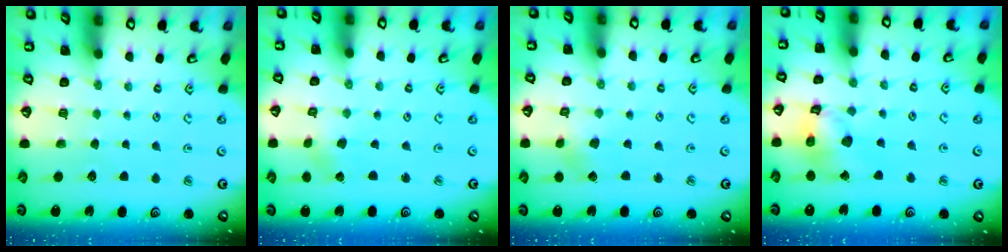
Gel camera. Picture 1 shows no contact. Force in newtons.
{"total": 0.0}
{"total": 2.8, "press": 2.8, "slide": 0.5}
{"total": 13.3, "press": 13.2, "slide": 1.7}